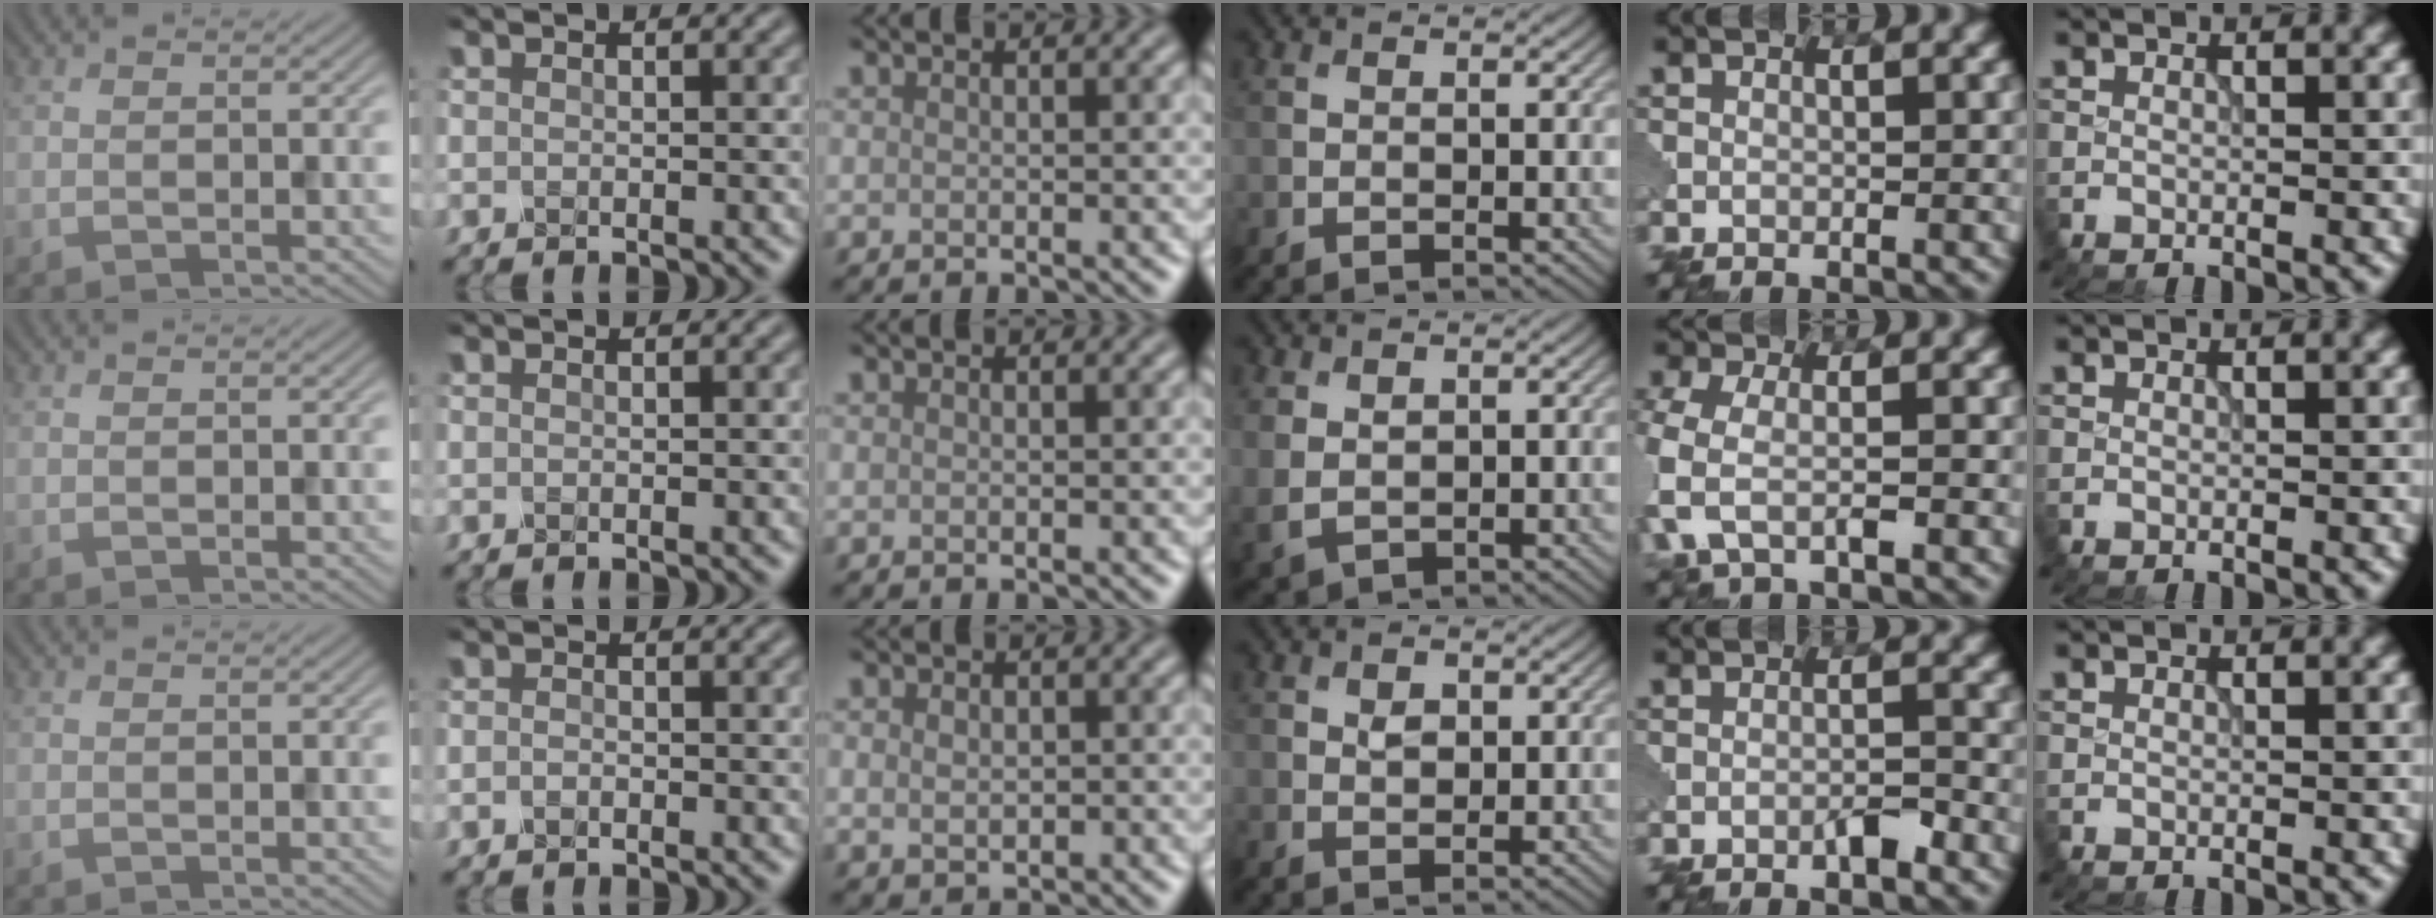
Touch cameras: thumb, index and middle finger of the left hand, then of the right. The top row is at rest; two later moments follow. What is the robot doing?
{"motion": "insert", "object": "pin"}